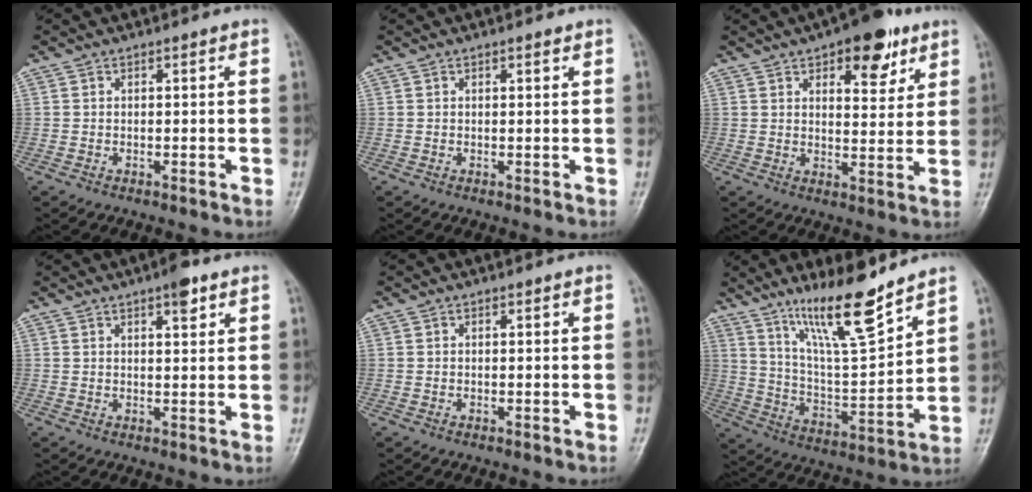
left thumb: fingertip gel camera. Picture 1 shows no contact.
{"total": 0.7, "force": [0.5, 0.2, 0.4], "torque": [-0.008, -0.002, 0.007]}
{"total": 11.3, "force": [6.4, 5.2, 7.8], "torque": [-0.072, -0.027, 0.087]}
{"total": 3.9, "force": [2.4, 1.2, 2.8], "torque": [-0.033, -0.010, 0.032]}
{"total": 0.0}
{"total": 14.9, "force": [11.1, 2.0, 9.7], "torque": [-0.158, -0.075, 0.207]}